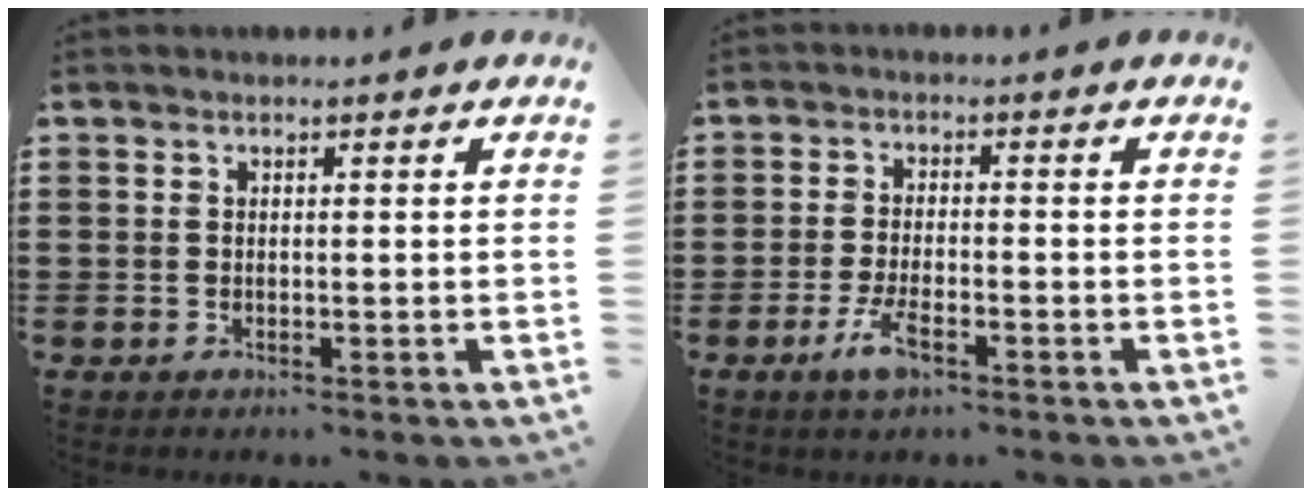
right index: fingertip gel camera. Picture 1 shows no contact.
{"total": 4.5, "force": [-2.3, 1.4, 3.5], "torque": [-0.084, -0.007, -0.049]}